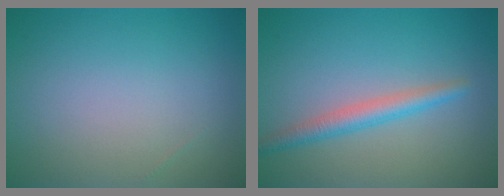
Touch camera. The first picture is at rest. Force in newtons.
{"total": 2.5, "press": 2.5, "slide": 0.0}